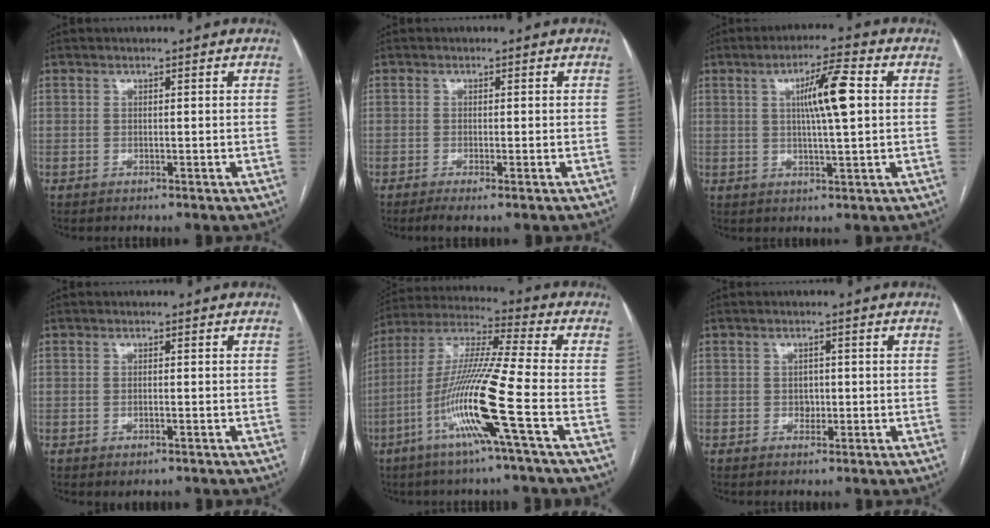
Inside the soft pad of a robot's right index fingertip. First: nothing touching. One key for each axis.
{"total": 2.3, "fx": -1.4, "fy": 0.0, "fz": 1.8, "tx": -0.032, "ty": -0.007, "tz": -0.024}
{"total": 7.9, "fx": 1.5, "fy": 0.4, "fz": 7.7, "tx": -0.132, "ty": 0.007, "tz": 0.026}
{"total": 1.2, "fx": -0.6, "fy": 0.4, "fz": 1.0, "tx": -0.020, "ty": -0.003, "tz": -0.003}
{"total": 15.8, "fx": -5.8, "fy": -1.5, "fz": 14.7, "tx": -0.296, "ty": -0.014, "tz": -0.118}
{"total": 1.7, "fx": -0.1, "fy": 1.4, "fz": 0.9, "tx": -0.013, "ty": 0.002, "tz": 0.001}